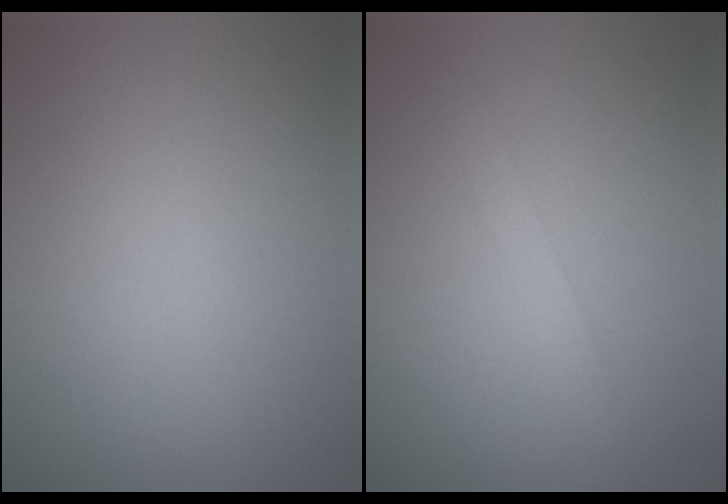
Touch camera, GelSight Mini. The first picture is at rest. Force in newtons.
{"total": 1.3, "press": 1.3, "slide": 0.0}